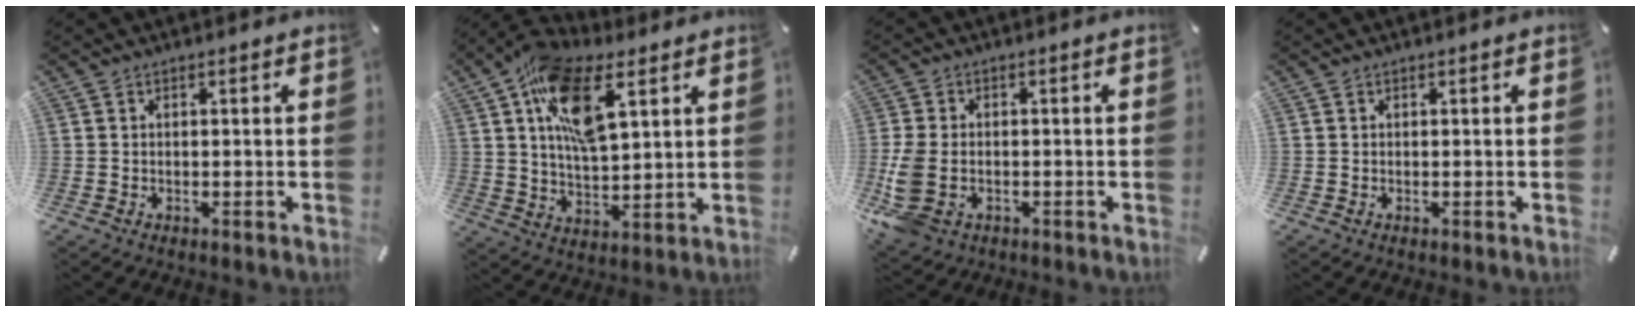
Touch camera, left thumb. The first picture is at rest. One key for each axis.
{"total": 15.5, "fx": 7.2, "fy": 7.7, "fz": 11.4, "tx": -0.203, "ty": -0.010, "tz": 0.128}
{"total": 8.0, "fx": -1.6, "fy": 5.6, "fz": 5.4, "tx": -0.128, "ty": 0.003, "tz": -0.025}
{"total": 0.0}